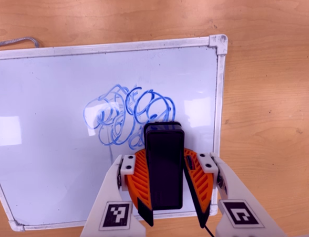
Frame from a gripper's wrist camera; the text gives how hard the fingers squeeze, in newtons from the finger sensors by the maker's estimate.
{"total": 13.5, "left": 14.6, "right": 12.4}